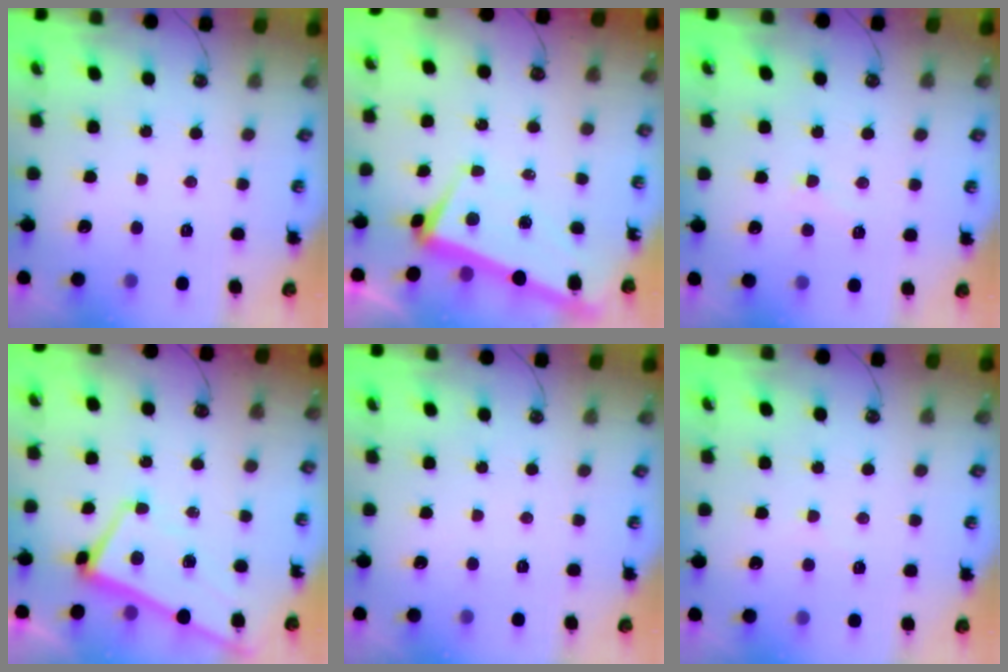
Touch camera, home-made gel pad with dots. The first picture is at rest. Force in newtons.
{"total": 2.0, "press": 1.8, "slide": 1.0}
{"total": 4.5, "press": 4.4, "slide": 1.0}
{"total": 1.2, "press": 0.9, "slide": 0.7}
{"total": 0.0}
{"total": 2.2, "press": 2.2, "slide": 0.3}